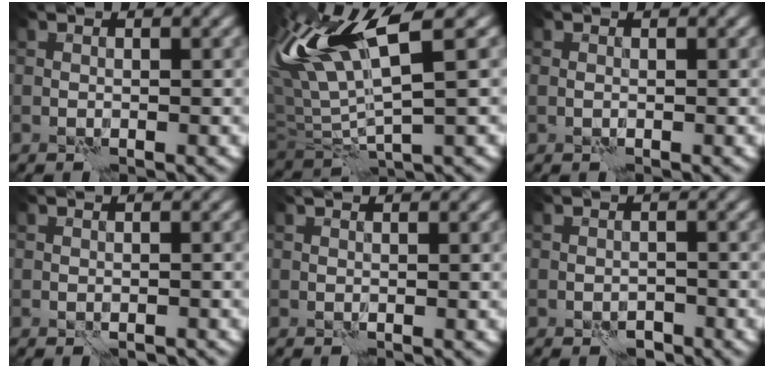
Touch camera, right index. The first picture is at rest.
{"total": 10.3, "force": [4.1, 2.9, 9.0], "torque": [-0.191, 0.019, 0.077]}
{"total": 0.0}
{"total": 1.0, "force": [-0.7, 0.2, 0.7], "torque": [-0.009, -0.001, -0.008]}
{"total": 1.2, "force": [1.1, 0.2, 0.5], "torque": [-0.012, -0.001, 0.009]}
{"total": 1.3, "force": [-1.0, 0.7, 0.4], "torque": [0.000, 0.004, -0.017]}